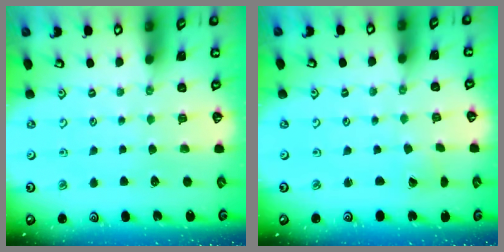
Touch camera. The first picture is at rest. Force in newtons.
{"total": 1.5, "press": 1.5, "slide": 0.1}